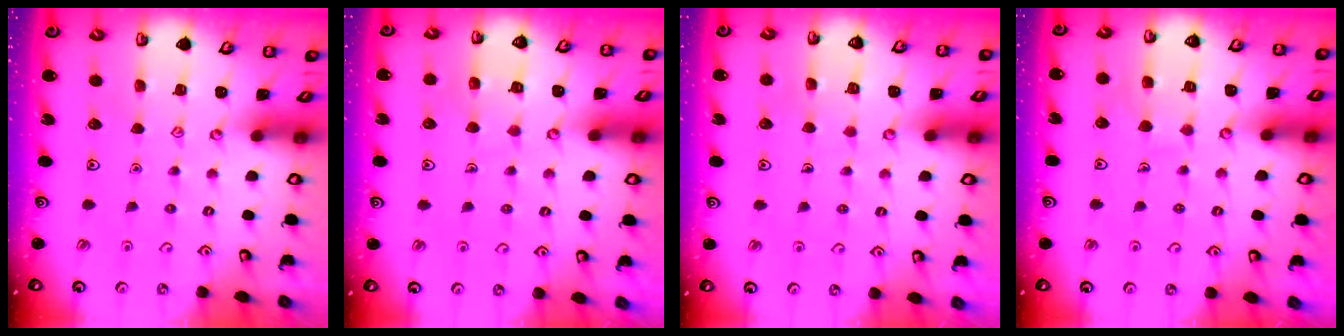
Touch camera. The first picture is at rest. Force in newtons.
{"total": 5.3, "press": 5.3, "slide": 0.3}
{"total": 3.0, "press": 3.0, "slide": 0.2}
{"total": 6.0, "press": 6.0, "slide": 0.6}